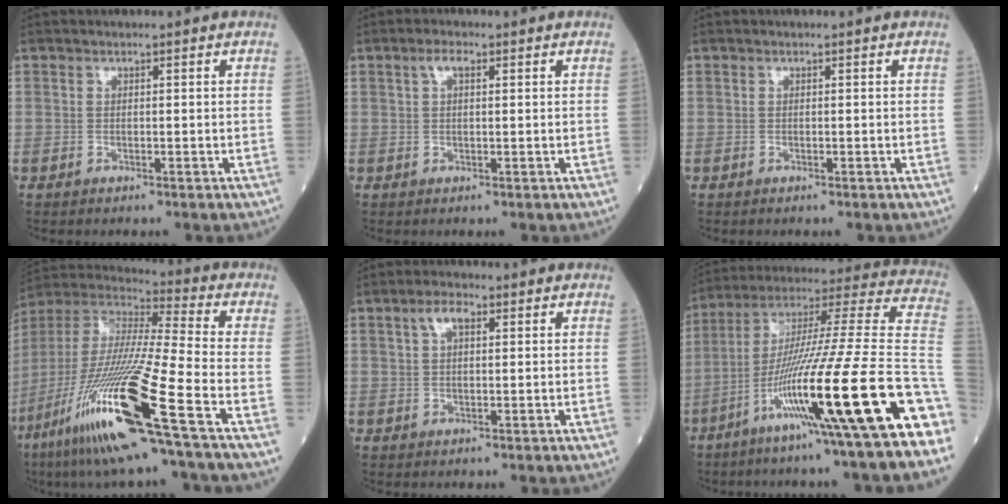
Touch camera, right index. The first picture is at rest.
{"total": 2.1, "force": [0.9, 0.8, 1.8], "torque": [-0.038, 0.010, 0.017]}
{"total": 0.0}
{"total": 24.4, "force": [-11.9, -0.2, 21.3], "torque": [-0.446, -0.065, -0.233]}
{"total": 3.2, "force": [1.4, 1.4, 2.6], "torque": [-0.054, 0.012, 0.026]}
{"total": 28.1, "force": [-12.8, -0.5, 25.0], "torque": [-0.336, -0.034, -0.227]}